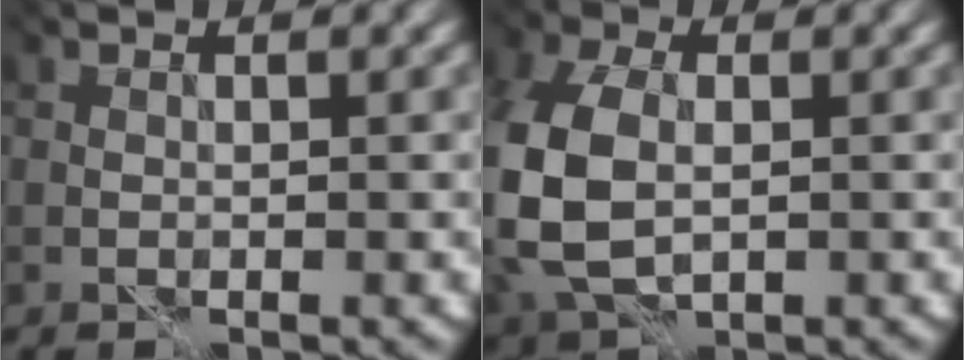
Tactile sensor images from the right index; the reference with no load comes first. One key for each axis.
{"total": 8.6, "fx": -1.0, "fy": 6.0, "fz": 6.0, "tx": -0.183, "ty": -0.010, "tz": -0.014}